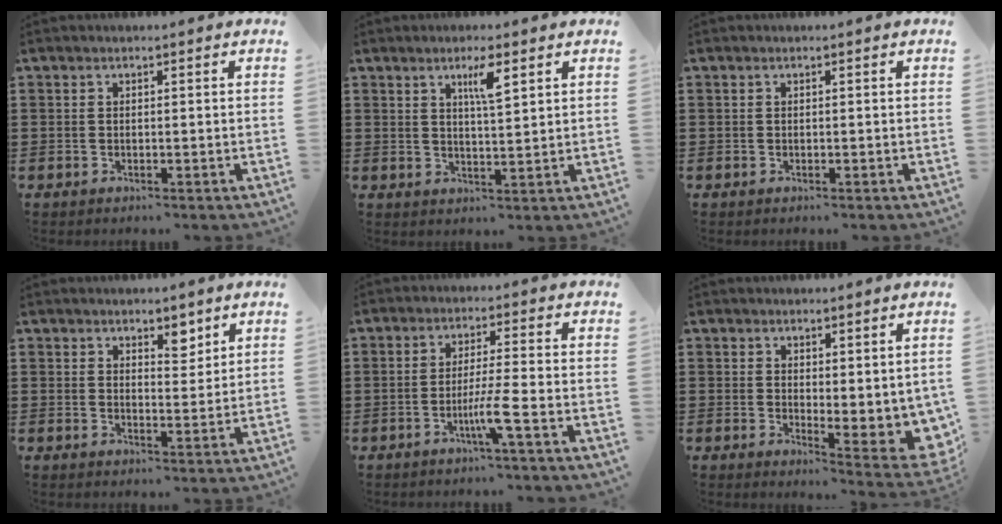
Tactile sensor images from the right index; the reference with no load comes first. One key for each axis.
{"total": 4.0, "fx": 2.2, "fy": 0.6, "fz": 3.3, "tx": -0.063, "ty": 0.002, "tz": 0.034}
{"total": 0.0}
{"total": 3.9, "fx": 3.1, "fy": 1.8, "fz": 1.5, "tx": -0.021, "ty": -0.001, "tz": 0.053}
{"total": 4.9, "fx": -2.0, "fy": -0.7, "fz": 4.4, "tx": -0.081, "ty": -0.016, "tz": -0.039}
{"total": 2.6, "fx": 2.4, "fy": 0.9, "fz": 0.7, "tx": -0.021, "ty": -0.024, "tz": 0.042}